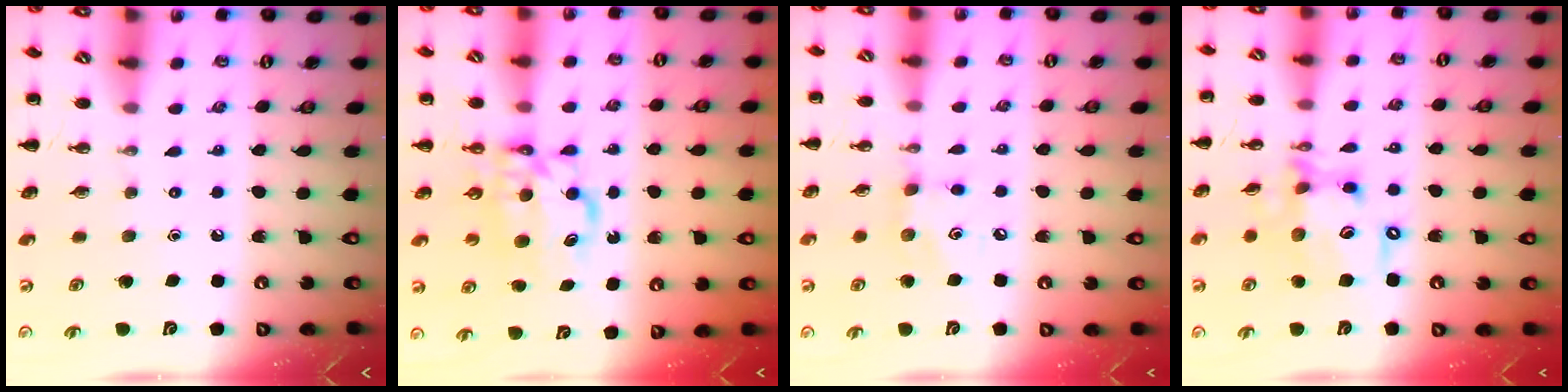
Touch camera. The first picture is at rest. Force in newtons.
{"total": 7.4, "press": 7.4, "slide": 0.8}
{"total": 4.6, "press": 4.6, "slide": 0.5}
{"total": 15.1, "press": 14.6, "slide": 3.6}